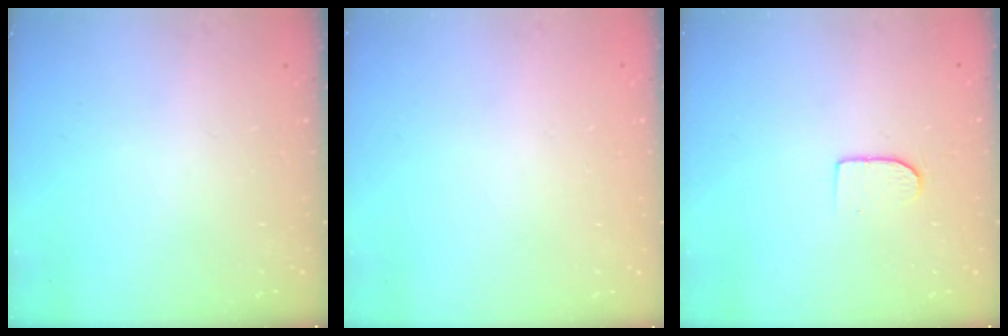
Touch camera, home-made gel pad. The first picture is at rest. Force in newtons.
{"total": 0.0}
{"total": 6.0, "press": 5.9, "slide": 0.6}